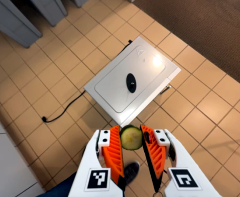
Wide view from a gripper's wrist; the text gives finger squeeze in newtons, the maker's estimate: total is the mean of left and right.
{"total": 6.1, "left": 5.4, "right": 6.9}